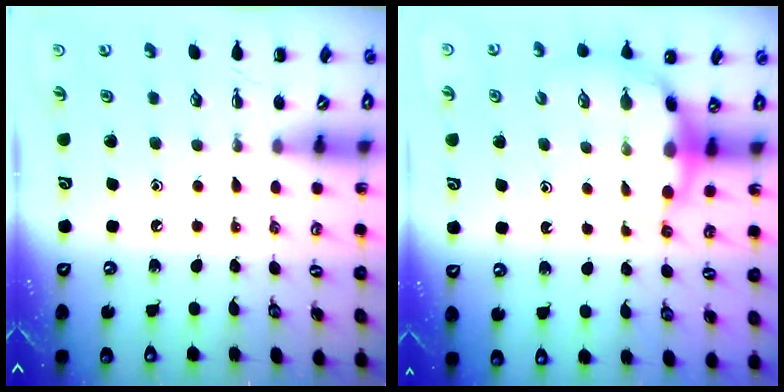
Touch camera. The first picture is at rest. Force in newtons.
{"total": 7.1, "press": 6.9, "slide": 1.6}